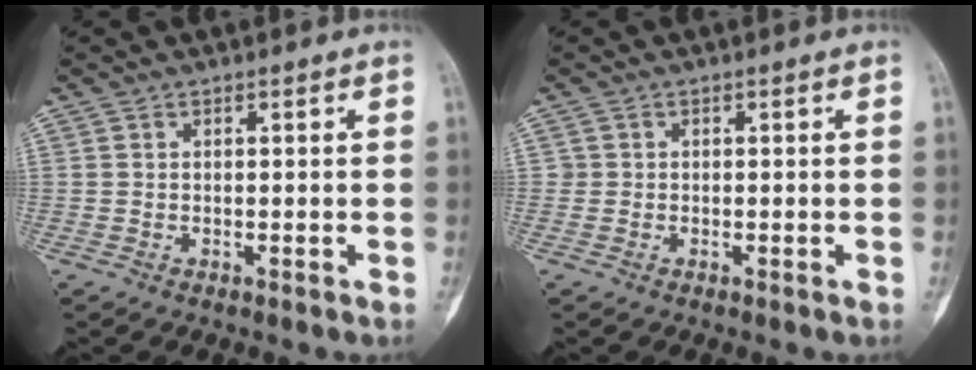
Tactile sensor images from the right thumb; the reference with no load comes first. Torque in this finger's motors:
{"motor_torque": [-0.18, -0.30, 0.44, -0.10, 0.00]}